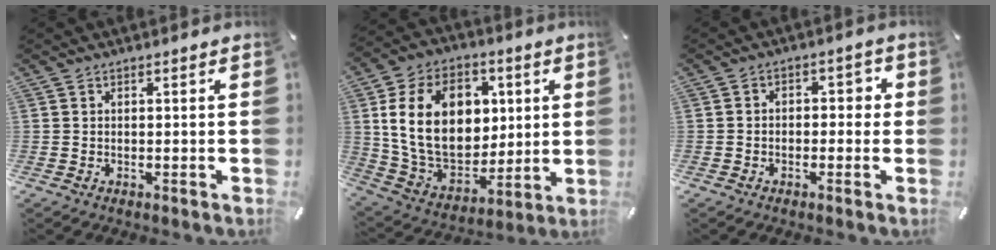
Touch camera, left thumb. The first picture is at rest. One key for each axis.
{"total": 21.2, "fx": 4.6, "fy": 15.6, "fz": 13.5, "tx": -0.247, "ty": -0.010, "tz": 0.086}
{"total": 3.5, "fx": -1.7, "fy": 2.5, "fz": 1.7, "tx": -0.024, "ty": 0.015, "tz": -0.038}